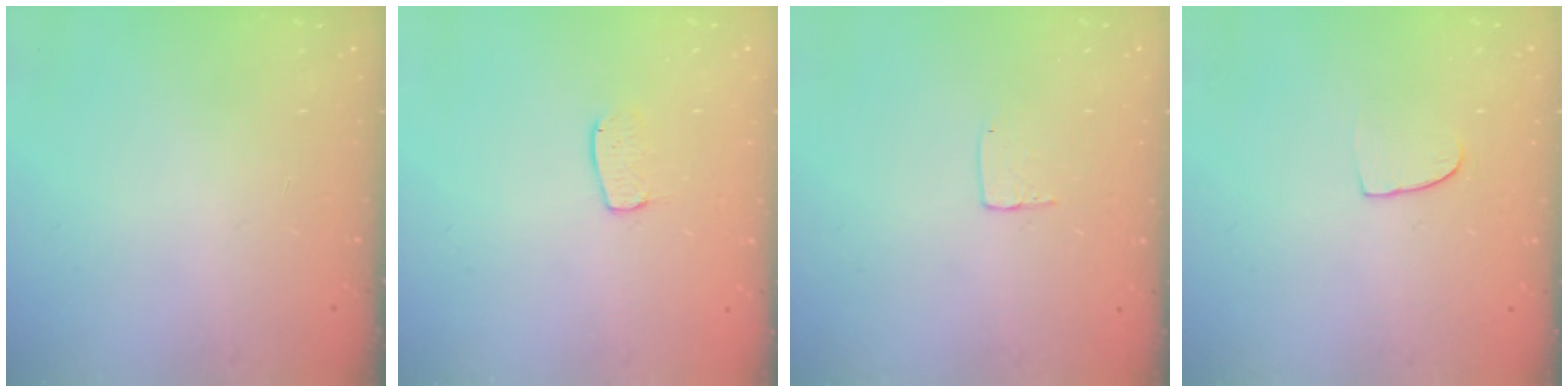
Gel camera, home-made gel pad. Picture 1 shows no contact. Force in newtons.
{"total": 5.7, "press": 5.7, "slide": 0.4}
{"total": 3.6, "press": 3.6, "slide": 0.2}
{"total": 4.8, "press": 4.8, "slide": 0.4}